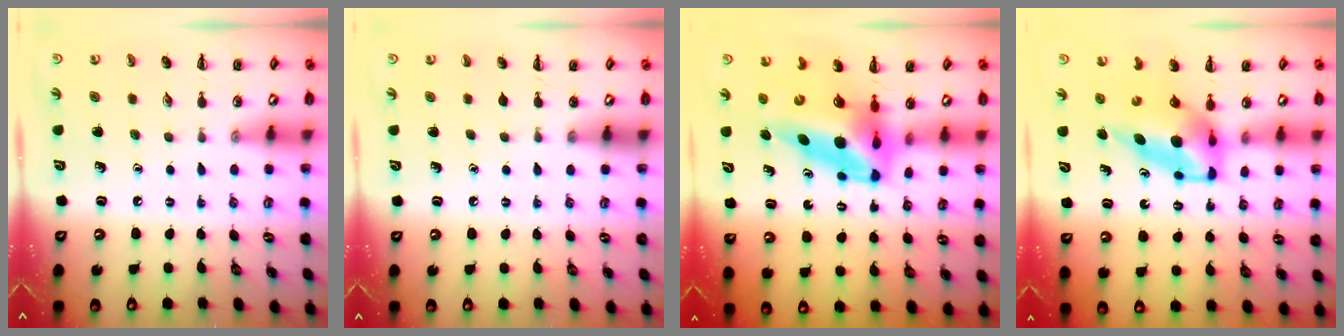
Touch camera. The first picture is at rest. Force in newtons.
{"total": 0.0}
{"total": 11.9, "press": 11.3, "slide": 3.7}
{"total": 7.1, "press": 6.9, "slide": 1.8}